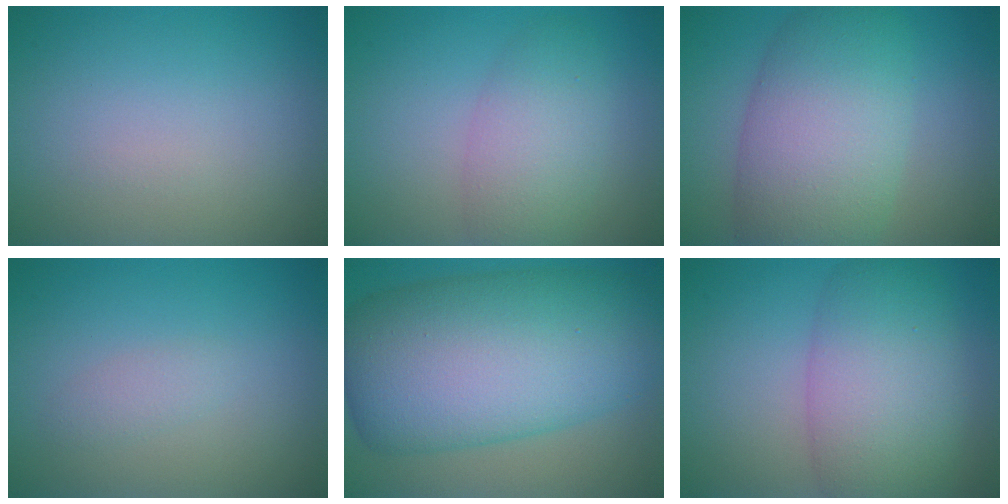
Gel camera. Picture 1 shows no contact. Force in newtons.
{"total": 4.3, "press": 4.3, "slide": 0.2}
{"total": 9.5, "press": 9.5, "slide": 0.3}
{"total": 1.2, "press": 1.2, "slide": 0.1}
{"total": 14.7, "press": 14.7, "slide": 0.1}
{"total": 7.7, "press": 7.6, "slide": 0.6}